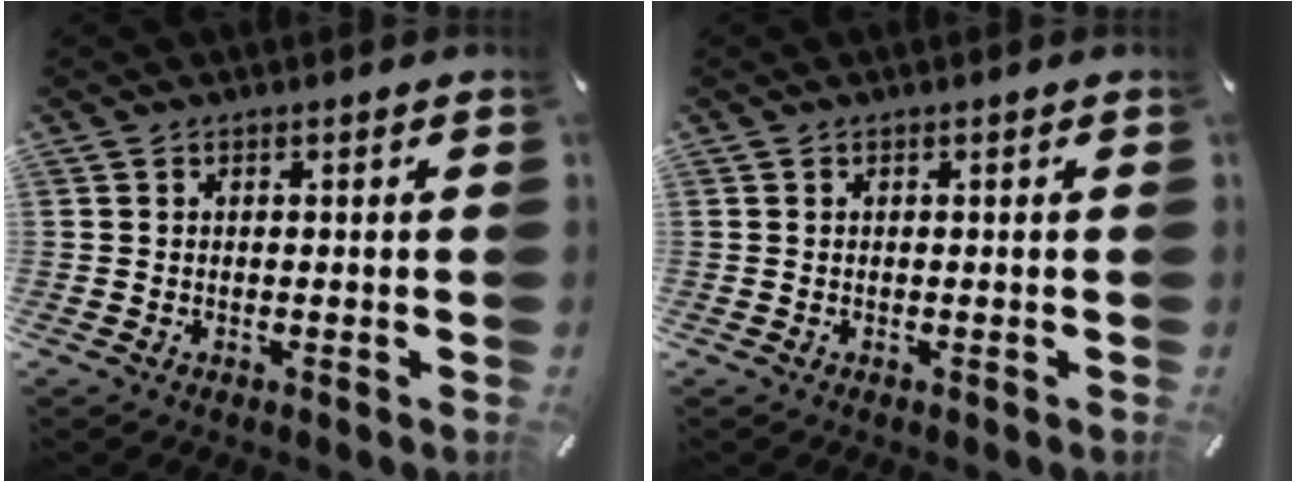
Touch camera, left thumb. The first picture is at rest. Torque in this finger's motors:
{"motor_torque": [0.00, 0.00, 0.00, 0.00, 0.00]}